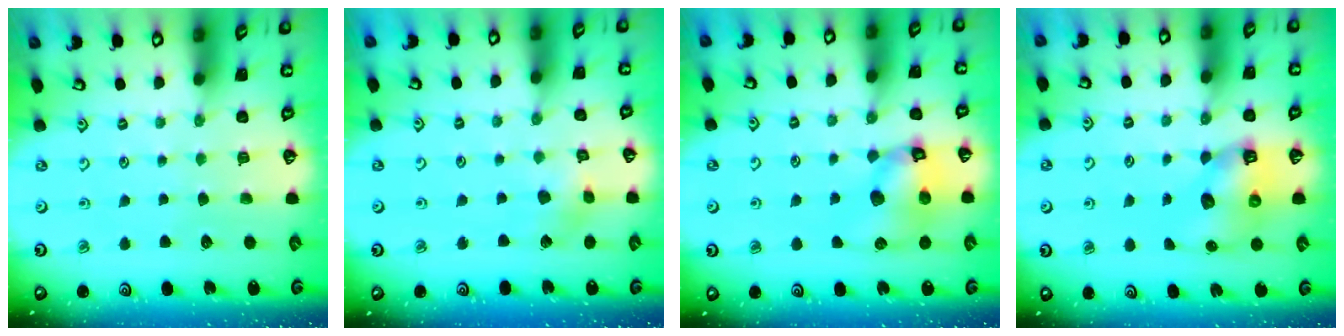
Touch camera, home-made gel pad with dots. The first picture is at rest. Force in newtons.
{"total": 5.4, "press": 5.4, "slide": 0.5}
{"total": 12.6, "press": 12.5, "slide": 1.7}
{"total": 8.5, "press": 8.4, "slide": 1.1}